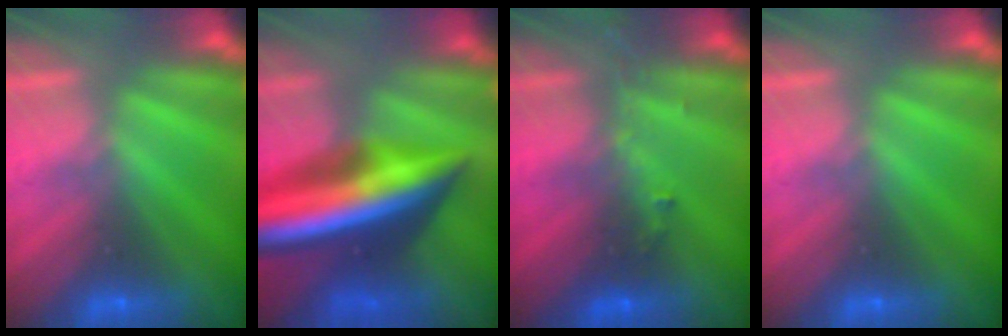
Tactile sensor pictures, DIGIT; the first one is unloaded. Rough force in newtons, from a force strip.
{"total": 7.8}
{"total": 2.9}
{"total": 0.0}